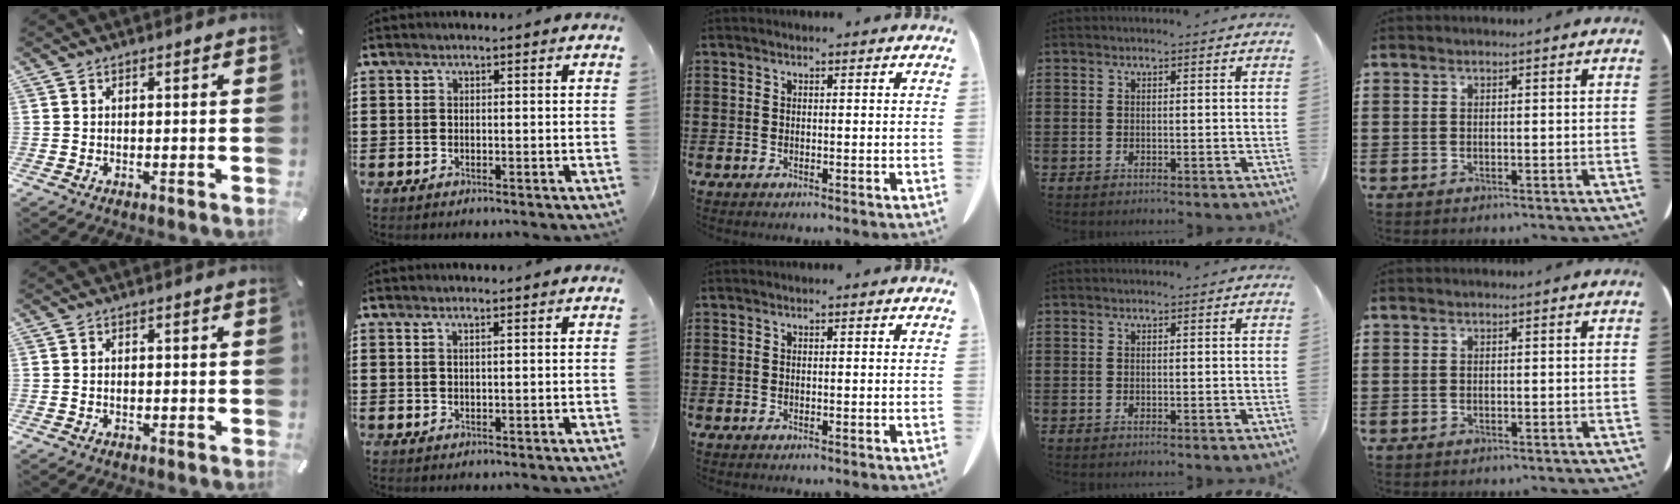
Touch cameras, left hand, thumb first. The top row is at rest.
{"thumb": {"total": 0.8, "force": [-0.1, 0.5, 0.7], "torque": [-0.014, 0.002, -0.002]}, "index": {"total": 0.7, "force": [0.3, -0.1, 0.6], "torque": [-0.011, -0.004, 0.006]}}